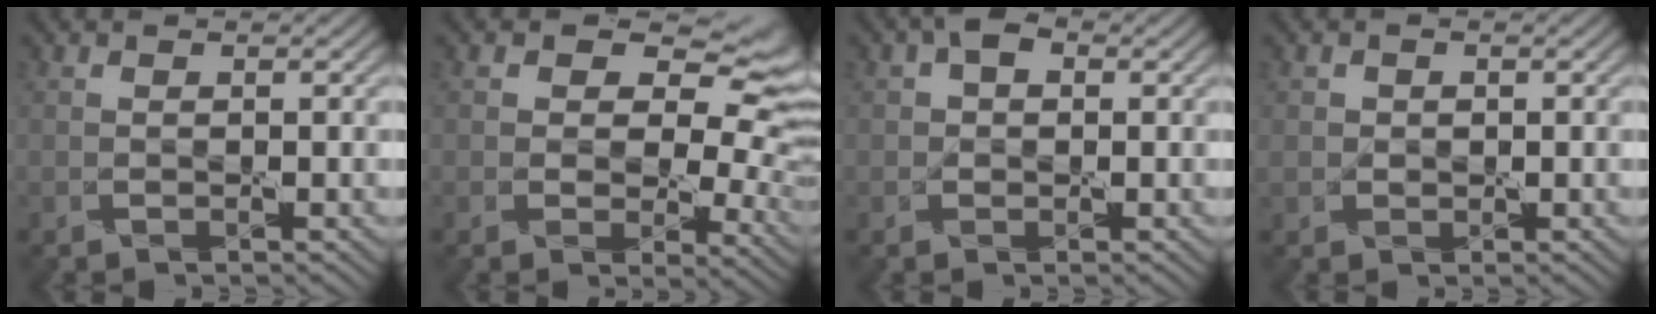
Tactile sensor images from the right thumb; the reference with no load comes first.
{"total": 11.5, "force": [3.5, 7.8, 7.8], "torque": [-0.112, 0.001, 0.066]}
{"total": 2.3, "force": [0.7, 1.8, 1.2], "torque": [-0.018, 0.010, 0.001]}
{"total": 1.9, "force": [0.0, 1.9, 0.3], "torque": [-0.008, 0.001, -0.001]}